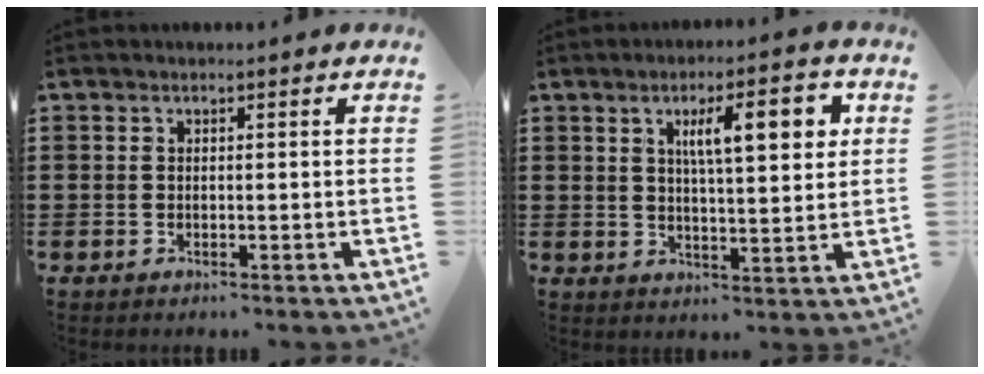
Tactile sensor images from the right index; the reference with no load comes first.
{"total": 8.6, "force": [3.0, 2.4, 7.7], "torque": [-0.130, 0.000, 0.044]}